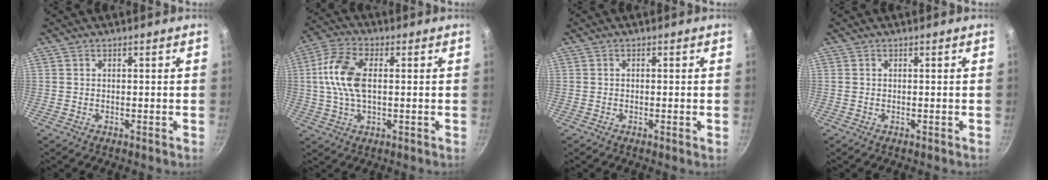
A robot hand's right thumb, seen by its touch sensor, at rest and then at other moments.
{"total": 10.9, "force": [1.0, 6.0, 9.1], "torque": [-0.181, 0.020, 0.009]}
{"total": 0.8, "force": [-0.2, 0.1, 0.7], "torque": [-0.012, -0.001, -0.007]}
{"total": 0.0}